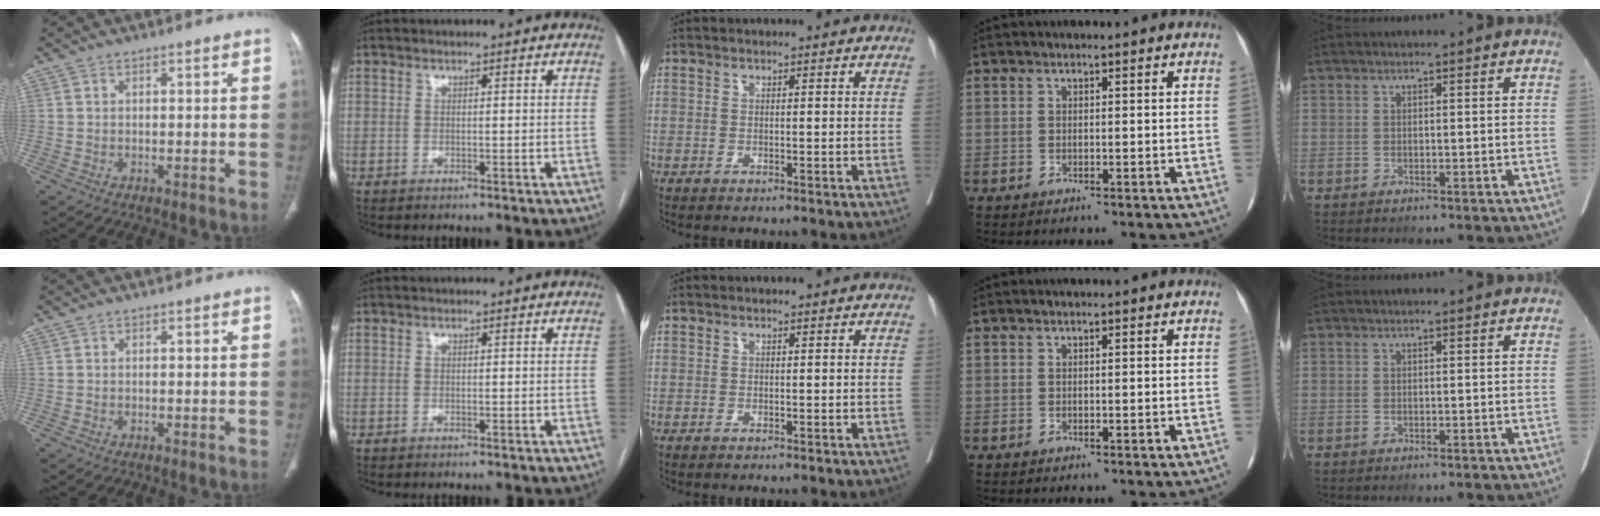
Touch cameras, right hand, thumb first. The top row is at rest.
{}